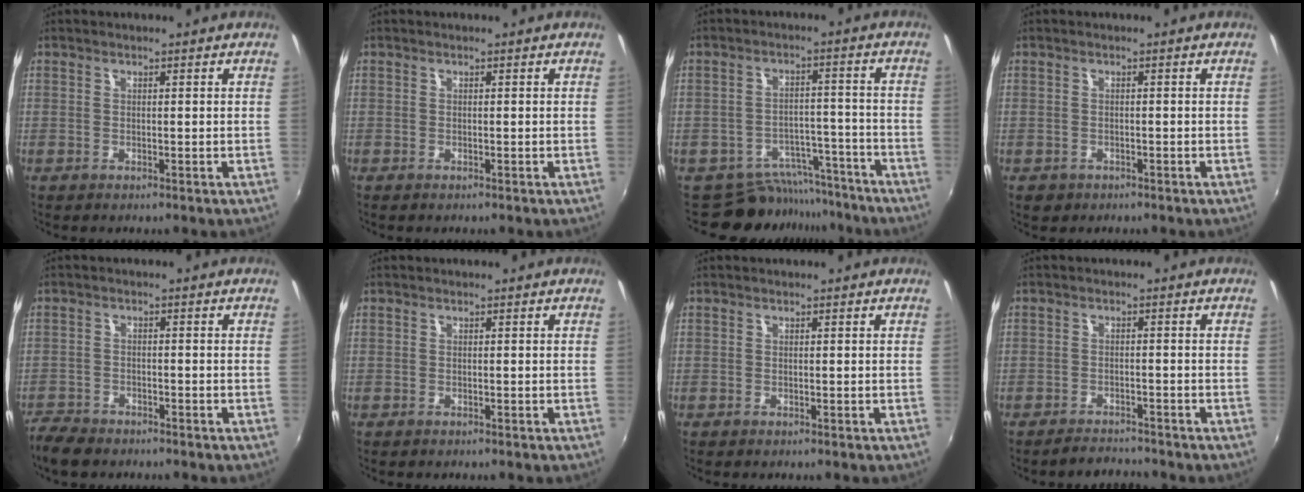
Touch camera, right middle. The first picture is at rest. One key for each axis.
{"total": 0.0}
{"total": 10.0, "fx": -8.9, "fy": 4.4, "fz": 0.8, "tx": -0.017, "ty": 0.032, "tz": -0.117}
{"total": 2.2, "fx": -1.0, "fy": 1.7, "fz": 0.8, "tx": -0.020, "ty": -0.003, "tz": -0.012}
{"total": 5.4, "fx": -4.7, "fy": 2.0, "fz": 1.6, "tx": -0.055, "ty": -0.014, "tz": -0.090}
{"total": 0.0}
{"total": 0.0}
{"total": 3.3, "fx": -3.3, "fy": 0.6, "fz": 0.2, "tx": -0.018, "ty": 0.004, "tz": -0.054}